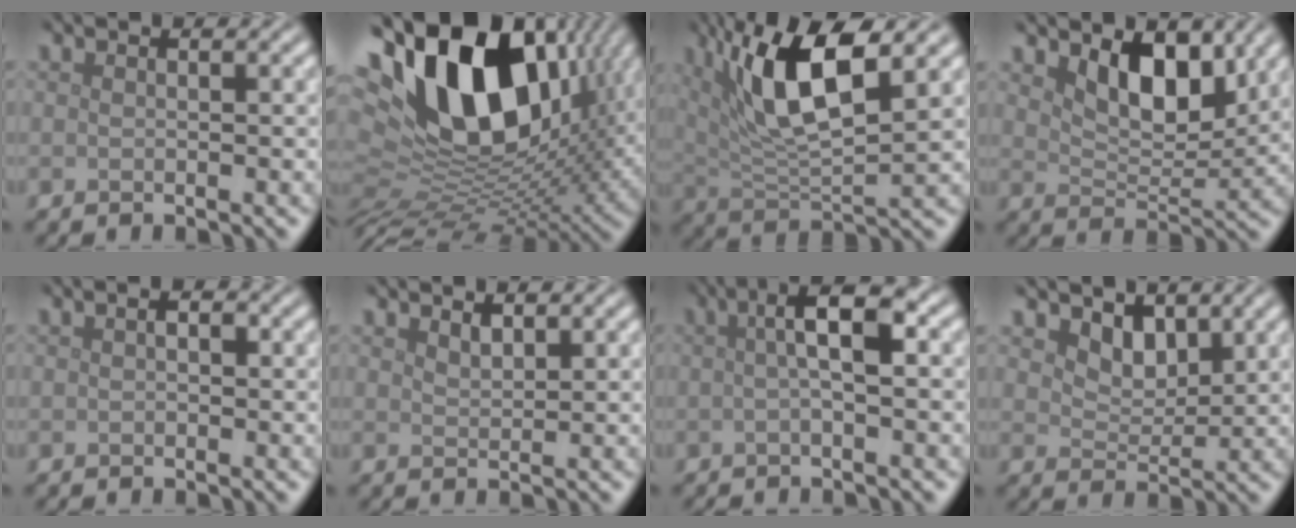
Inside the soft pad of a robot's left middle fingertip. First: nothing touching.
{"total": 18.2, "force": [6.7, 9.9, 13.7], "torque": [-0.259, 0.023, 0.110]}
{"total": 9.3, "force": [3.6, 2.9, 8.0], "torque": [-0.146, -0.003, 0.064]}
{"total": 5.2, "force": [2.9, 2.6, 3.4], "torque": [-0.061, -0.013, 0.043]}
{"total": 0.8, "force": [0.0, 0.5, 0.7], "torque": [-0.010, -0.001, 0.000]}
{"total": 1.2, "force": [1.0, 0.3, 0.6], "torque": [-0.011, -0.002, 0.019]}
{"total": 4.5, "force": [0.5, 1.0, 4.4], "torque": [-0.065, 0.014, 0.001]}
{"total": 2.7, "force": [2.0, 1.4, 1.0], "torque": [-0.027, -0.011, 0.033]}